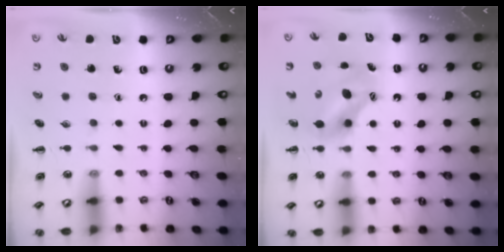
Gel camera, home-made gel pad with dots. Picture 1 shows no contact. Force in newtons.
{"total": 7.3, "press": 7.1, "slide": 1.6}